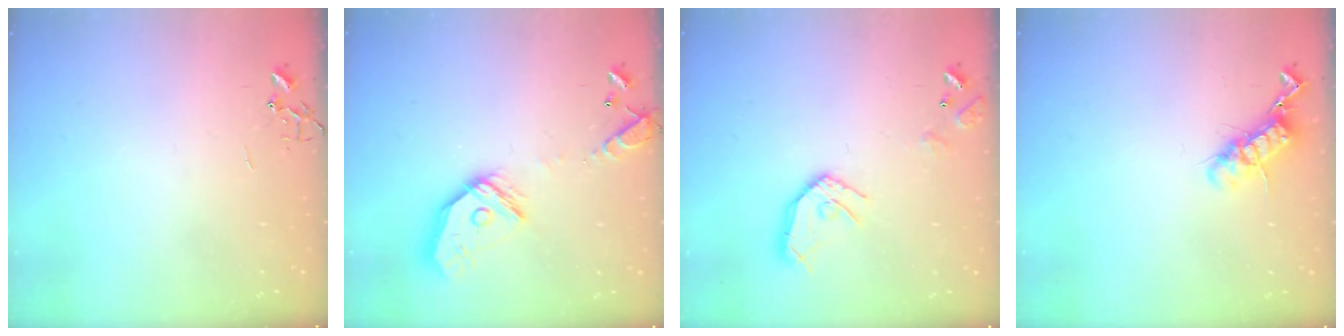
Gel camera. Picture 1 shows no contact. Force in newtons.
{"total": 16.2, "press": 16.1, "slide": 2.1}
{"total": 12.7, "press": 12.6, "slide": 1.6}
{"total": 12.3, "press": 12.3, "slide": 0.6}